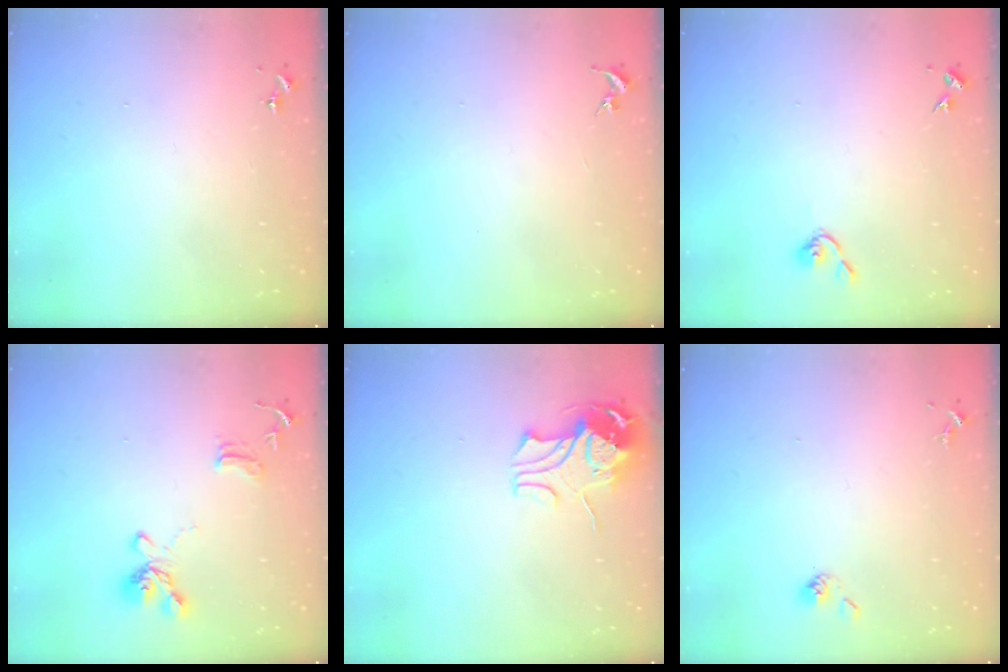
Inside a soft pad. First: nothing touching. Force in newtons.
{"total": 0.0}
{"total": 3.7, "press": 3.6, "slide": 0.7}
{"total": 14.7, "press": 14.6, "slide": 1.5}
{"total": 9.8, "press": 9.7, "slide": 1.2}
{"total": 3.8, "press": 3.7, "slide": 0.8}